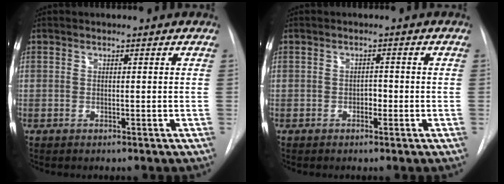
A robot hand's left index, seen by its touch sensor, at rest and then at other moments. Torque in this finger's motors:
{"motor_torque": [0.17, 0.16, 0.00, 0.00]}